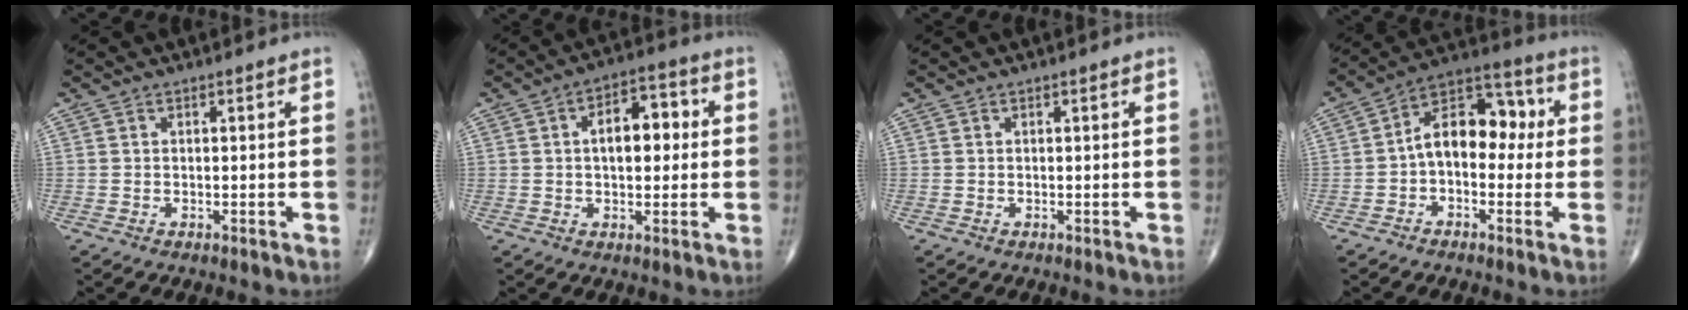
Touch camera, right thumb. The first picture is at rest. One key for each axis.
{"total": 9.2, "fx": 1.0, "fy": 5.2, "fz": 7.5, "tx": -0.093, "ty": 0.022, "tz": 0.011}
{"total": 0.0}
{"total": 12.4, "fx": 0.0, "fy": 7.8, "fz": 9.7, "tx": -0.119, "ty": 0.045, "tz": -0.016}